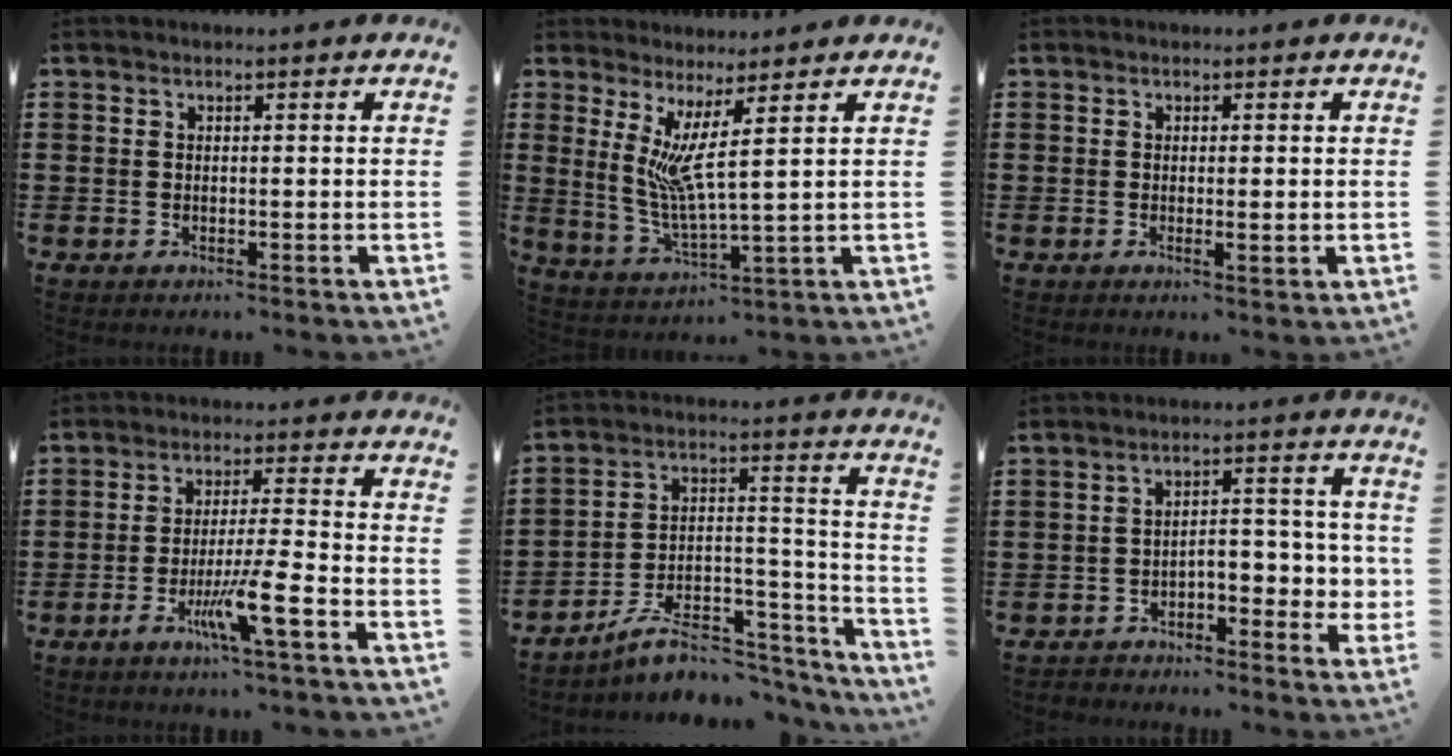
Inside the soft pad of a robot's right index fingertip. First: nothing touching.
{"total": 6.4, "force": [3.1, 0.0, 5.6], "torque": [-0.125, -0.023, 0.054]}
{"total": 1.5, "force": [0.0, 0.3, 1.5], "torque": [-0.028, -0.003, 0.001]}
{"total": 8.4, "force": [-4.2, 0.1, 7.3], "torque": [-0.137, -0.011, -0.078]}
{"total": 10.0, "force": [-7.8, 3.9, 4.8], "torque": [-0.074, 0.032, -0.143]}
{"total": 3.9, "force": [-2.0, 2.3, 2.5], "torque": [-0.039, 0.006, -0.045]}